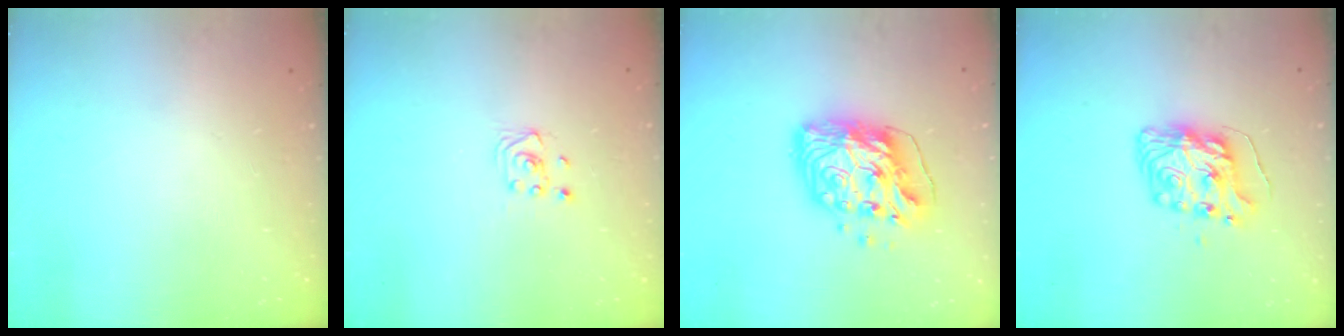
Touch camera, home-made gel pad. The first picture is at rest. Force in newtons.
{"total": 3.1, "press": 2.8, "slide": 1.3}
{"total": 14.8, "press": 14.7, "slide": 1.7}
{"total": 10.1, "press": 10.0, "slide": 1.1}